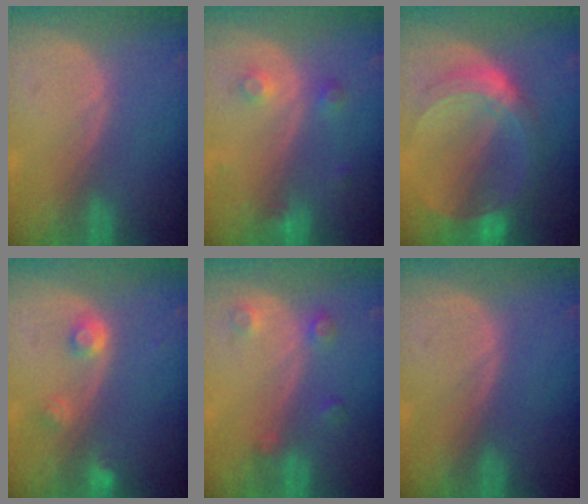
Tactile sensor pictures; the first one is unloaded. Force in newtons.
{"total": 3.3, "press": 3.1, "slide": 1.1}
{"total": 8.7, "press": 8.7, "slide": 0.6}
{"total": 2.9, "press": 2.9, "slide": 0.5}
{"total": 3.5, "press": 3.1, "slide": 1.7}
{"total": 0.0}